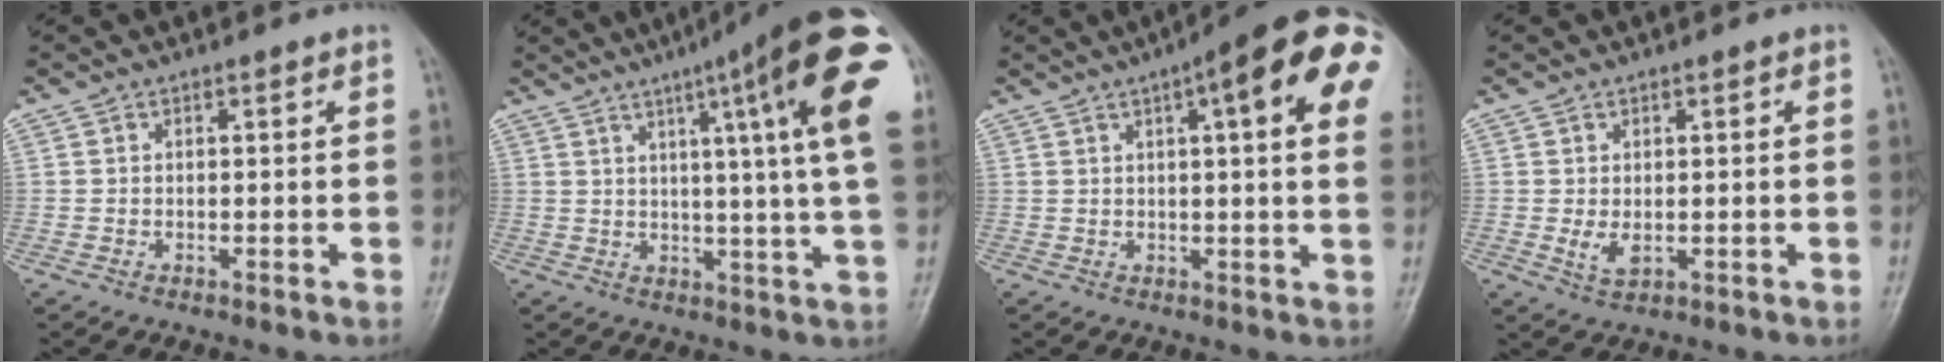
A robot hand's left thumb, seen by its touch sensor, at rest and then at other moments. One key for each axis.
{"total": 21.4, "fx": 8.4, "fy": 2.0, "fz": 19.6, "tx": -0.255, "ty": -0.018, "tz": 0.099}
{"total": 19.0, "fx": 6.7, "fy": 4.5, "fz": 17.2, "tx": -0.225, "ty": 0.012, "tz": 0.079}
{"total": 3.2, "fx": -0.2, "fy": 1.8, "fz": 2.7, "tx": -0.049, "ty": -0.003, "tz": 0.002}